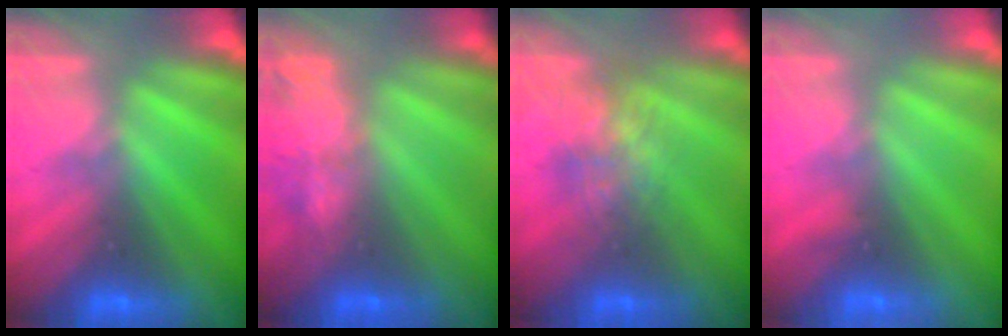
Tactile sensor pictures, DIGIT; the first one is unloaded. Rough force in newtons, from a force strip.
{"total": 7.0}
{"total": 4.7}
{"total": 2.3}